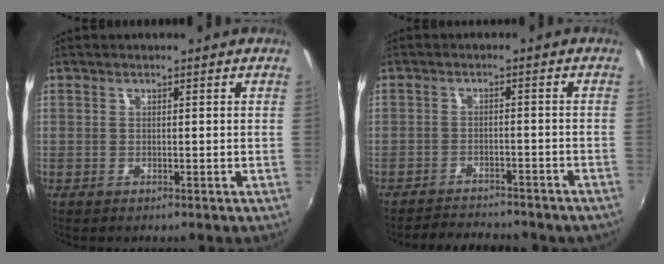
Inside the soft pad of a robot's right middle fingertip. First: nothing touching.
{"total": 9.8, "force": [-8.7, 2.8, 3.5], "torque": [-0.081, -0.007, -0.115]}